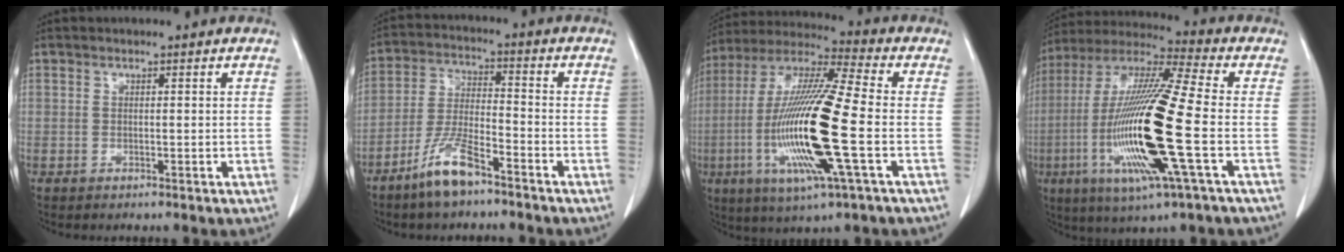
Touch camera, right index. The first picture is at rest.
{"total": 8.5, "force": [-6.0, 1.6, 5.8], "torque": [-0.125, -0.012, -0.118]}
{"total": 19.9, "force": [-4.3, 1.1, 19.4], "torque": [-0.408, -0.018, -0.086]}
{"total": 21.1, "force": [-4.8, 0.8, 20.5], "torque": [-0.442, -0.023, -0.097]}